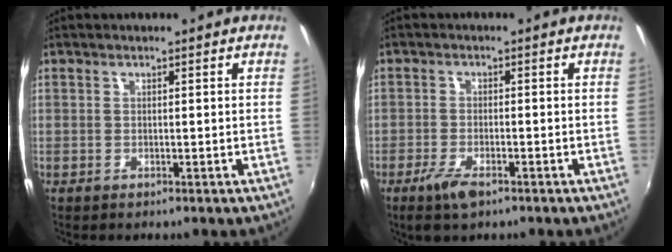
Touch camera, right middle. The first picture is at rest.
{"total": 4.7, "force": [-3.0, 1.6, 3.2], "torque": [-0.079, -0.011, -0.059]}